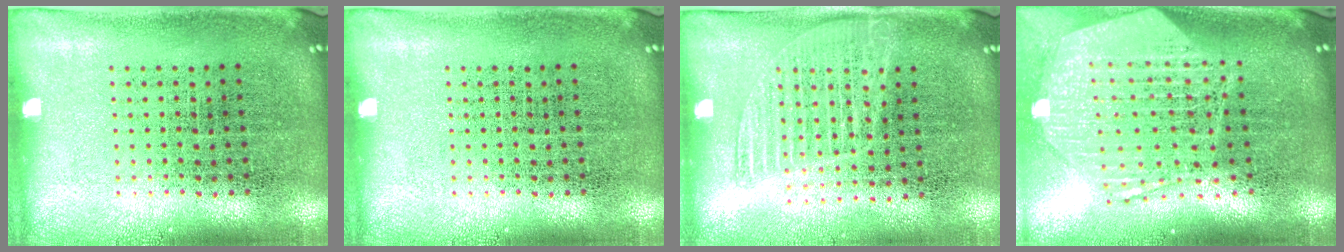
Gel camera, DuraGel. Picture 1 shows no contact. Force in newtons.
{"total": 0.0}
{"total": 1.2, "press": 1.1, "slide": 0.5}
{"total": 2.9, "press": 2.4, "slide": 1.7}